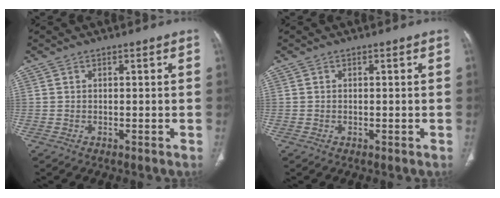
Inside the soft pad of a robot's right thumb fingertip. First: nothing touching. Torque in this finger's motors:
{"motor_torque": [0.22, 0.02, -0.02, -0.46, -0.03]}